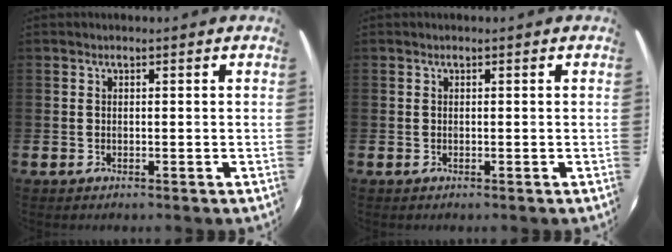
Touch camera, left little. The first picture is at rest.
{"total": 0.0}